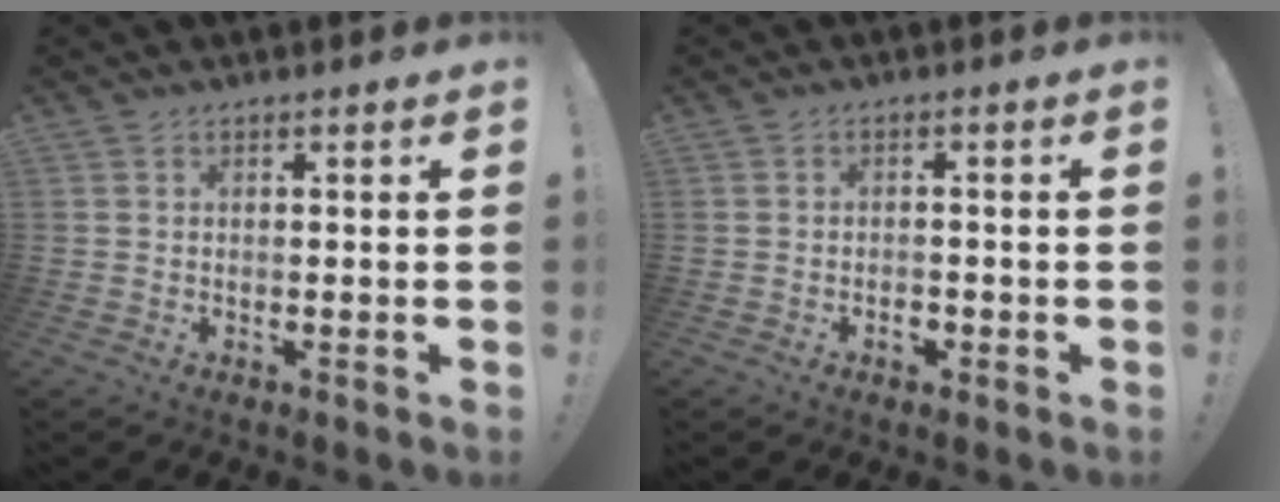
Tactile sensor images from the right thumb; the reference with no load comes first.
{"total": 2.4, "force": [-1.5, 1.3, 1.3], "torque": [-0.016, 0.003, -0.028]}